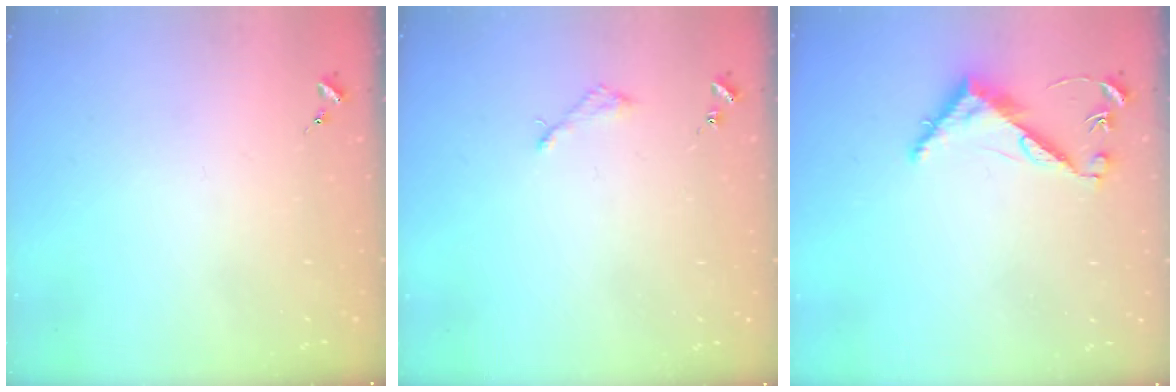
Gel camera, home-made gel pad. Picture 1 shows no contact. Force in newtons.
{"total": 2.2, "press": 2.2, "slide": 0.2}
{"total": 7.7, "press": 7.7, "slide": 0.5}